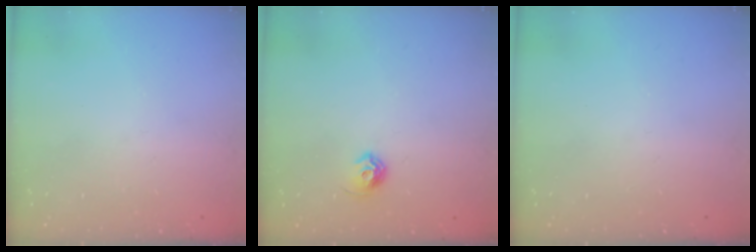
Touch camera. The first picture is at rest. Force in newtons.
{"total": 6.1, "press": 6.0, "slide": 1.1}
{"total": 0.0}